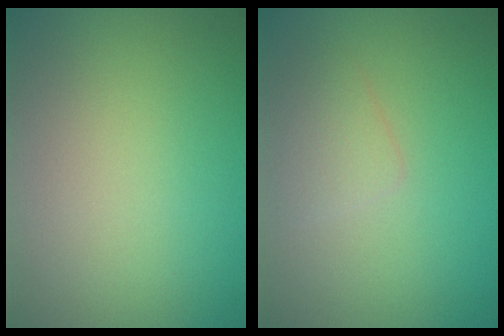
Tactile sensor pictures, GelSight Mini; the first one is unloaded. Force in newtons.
{"total": 1.5, "press": 1.5, "slide": 0.1}